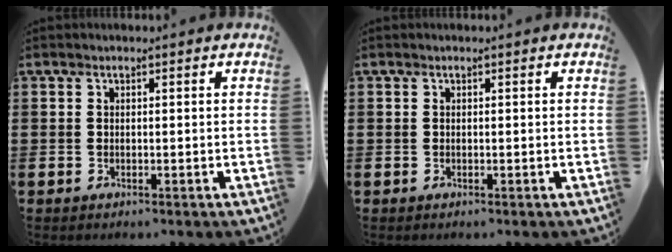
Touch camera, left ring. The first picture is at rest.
{"total": 0.0}